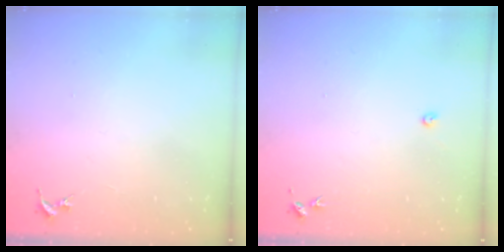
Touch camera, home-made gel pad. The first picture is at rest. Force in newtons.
{"total": 2.4, "press": 2.4, "slide": 0.3}